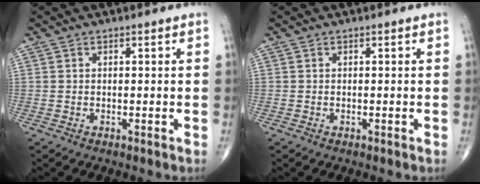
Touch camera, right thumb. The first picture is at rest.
{"total": 0.0}